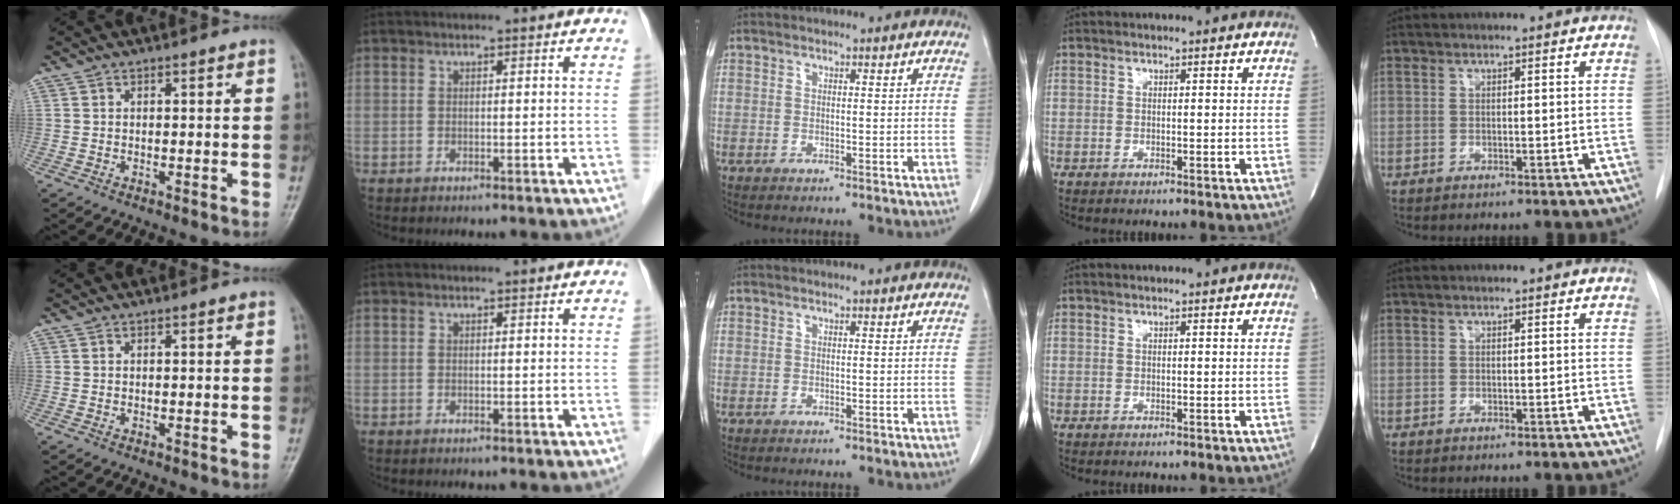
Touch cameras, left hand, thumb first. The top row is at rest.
{}